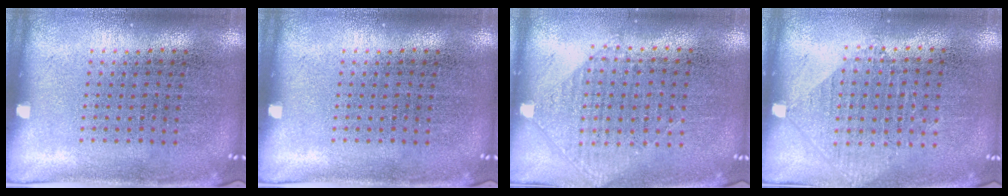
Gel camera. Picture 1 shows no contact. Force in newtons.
{"total": 0.0}
{"total": 1.0, "press": 0.9, "slide": 0.4}
{"total": 0.9, "press": 0.9, "slide": 0.2}